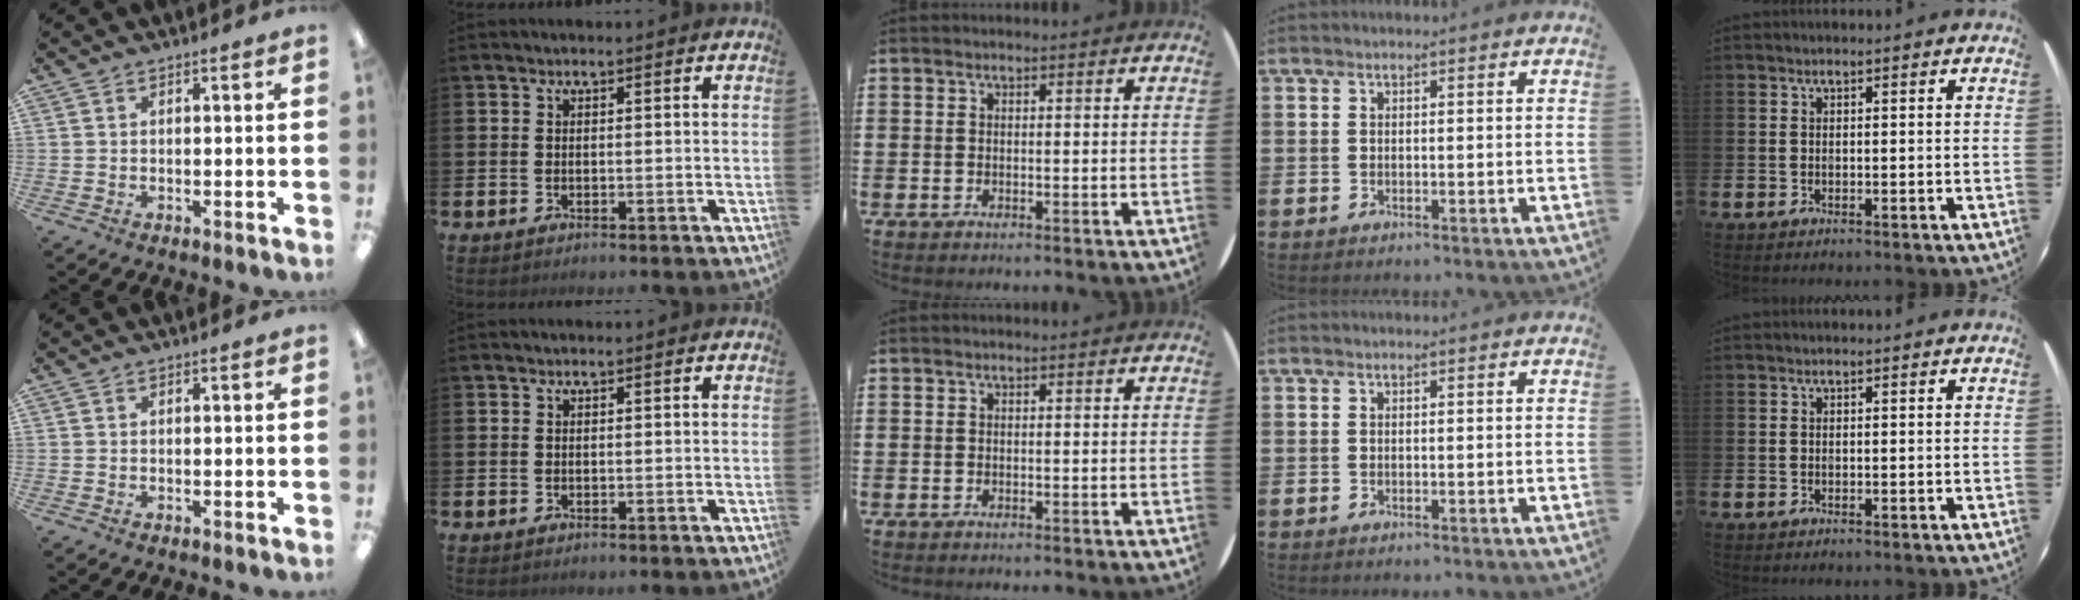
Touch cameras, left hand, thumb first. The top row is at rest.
{}